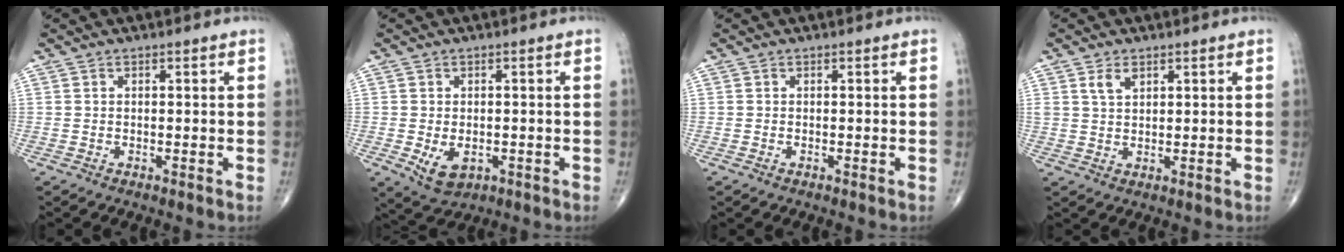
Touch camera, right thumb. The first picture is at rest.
{"total": 5.2, "force": [-1.4, 3.5, 3.6], "torque": [-0.055, -0.005, -0.009]}
{"total": 0.0}
{"total": 2.9, "force": [1.6, 1.7, 1.8], "torque": [-0.028, -0.006, 0.035]}